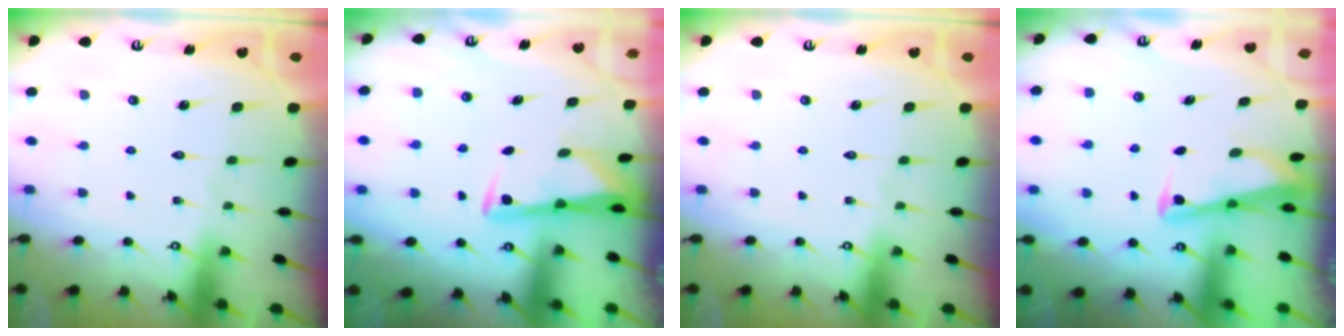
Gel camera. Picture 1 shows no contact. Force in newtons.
{"total": 2.9, "press": 2.9, "slide": 0.4}
{"total": 0.0}
{"total": 2.7, "press": 2.7, "slide": 0.3}